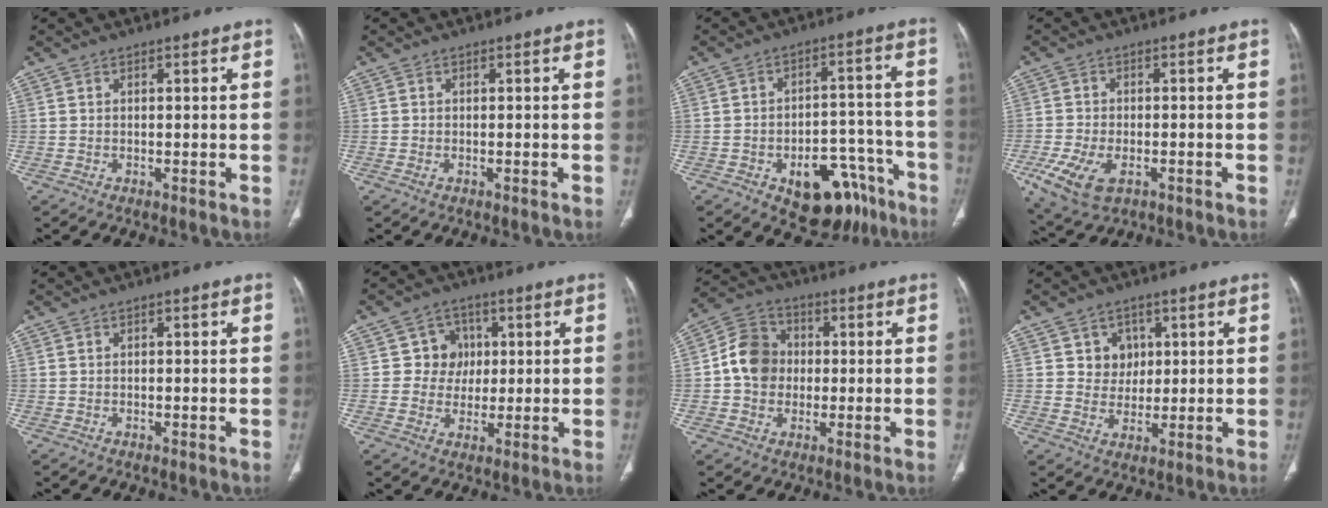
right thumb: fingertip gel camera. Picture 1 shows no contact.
{"total": 0.9, "force": [-0.4, 0.4, 0.8], "torque": [-0.017, 0.005, -0.003]}
{"total": 15.8, "force": [-9.0, 9.1, 9.4], "torque": [-0.077, 0.073, -0.118]}
{"total": 9.8, "force": [-4.2, 5.4, 7.0], "torque": [-0.149, 0.000, -0.069]}
{"total": 0.6, "force": [0.1, 0.3, 0.5], "torque": [-0.009, 0.003, 0.002]}
{"total": 6.3, "force": [1.1, 6.1, 1.3], "torque": [0.023, 0.009, 0.011]}
{"total": 9.7, "force": [0.0, 8.4, 4.8], "torque": [-0.066, 0.023, -0.011]}
{"total": 5.4, "force": [1.8, 4.9, 1.4], "torque": [0.011, -0.003, 0.028]}